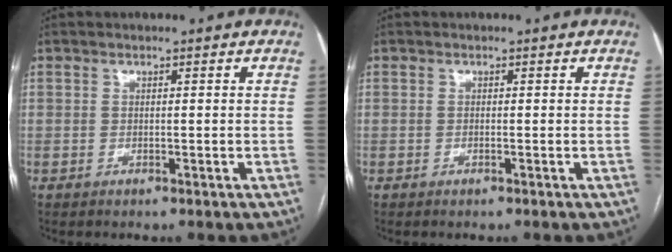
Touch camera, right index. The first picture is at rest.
{"total": 0.0}